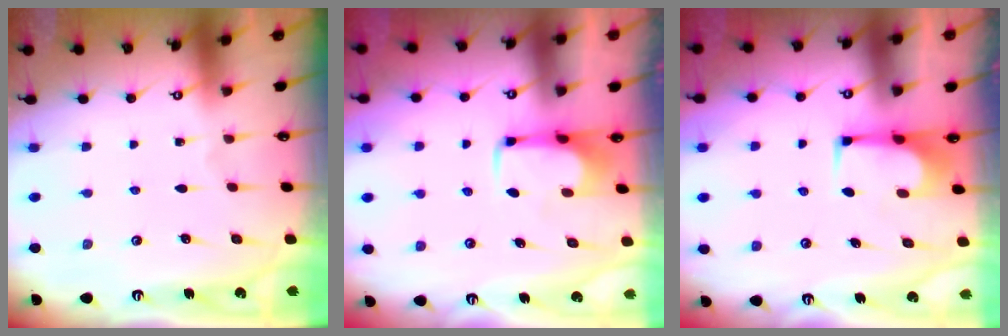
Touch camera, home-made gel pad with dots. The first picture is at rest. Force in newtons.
{"total": 2.1, "press": 2.0, "slide": 0.4}
{"total": 1.1, "press": 0.9, "slide": 0.7}